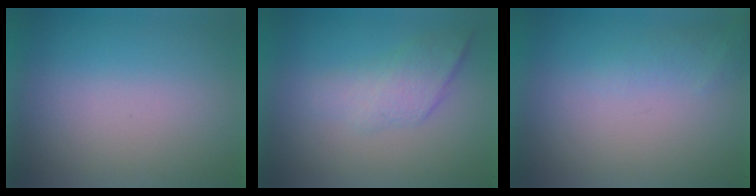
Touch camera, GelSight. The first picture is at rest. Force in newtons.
{"total": 2.2}
{"total": 1.4}